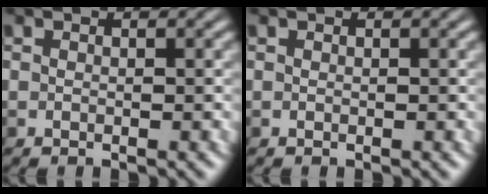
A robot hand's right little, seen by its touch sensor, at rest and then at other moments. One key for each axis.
{"total": 0.0}